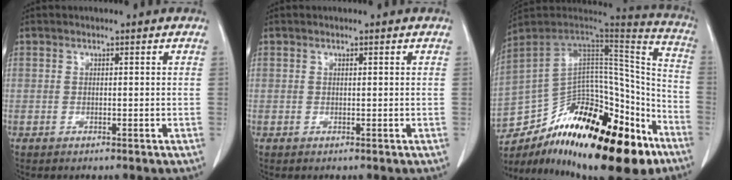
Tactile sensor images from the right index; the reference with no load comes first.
{"total": 0.0}
{"total": 33.2, "force": [-20.3, 13.0, 22.8], "torque": [-0.344, -0.006, -0.313]}